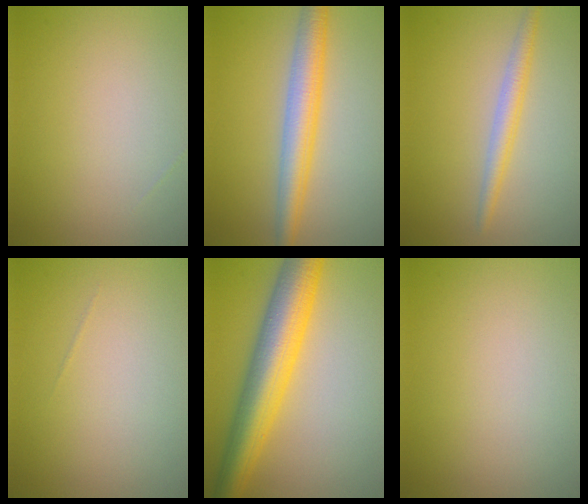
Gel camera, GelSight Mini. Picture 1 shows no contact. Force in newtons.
{"total": 4.9, "press": 4.9, "slide": 0.1}
{"total": 2.3, "press": 2.3, "slide": 0.1}
{"total": 0.0}
{"total": 8.8, "press": 8.8, "slide": 0.2}
{"total": 0.0}